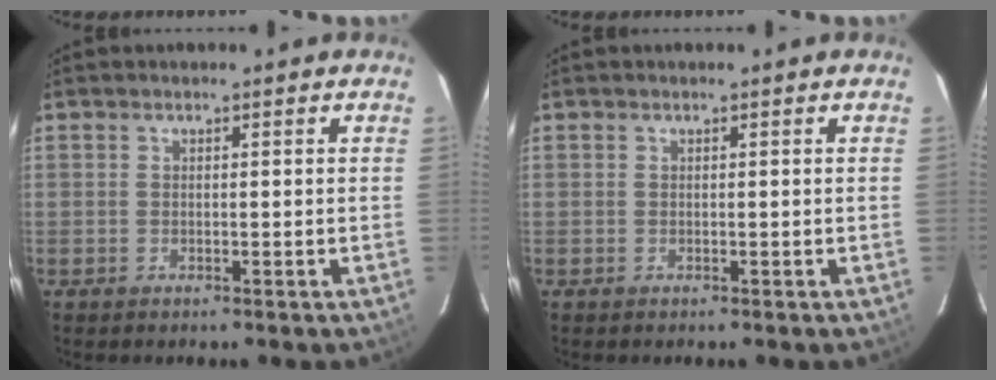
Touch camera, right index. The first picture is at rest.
{"total": 0.0}